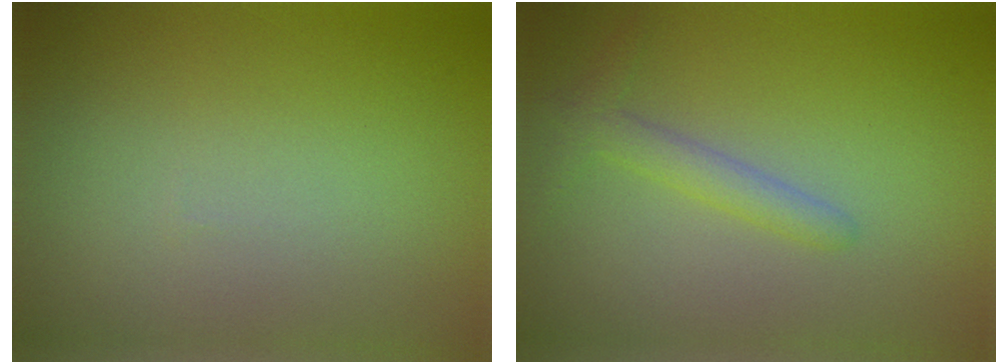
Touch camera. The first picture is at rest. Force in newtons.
{"total": 2.1, "press": 2.1, "slide": 0.1}